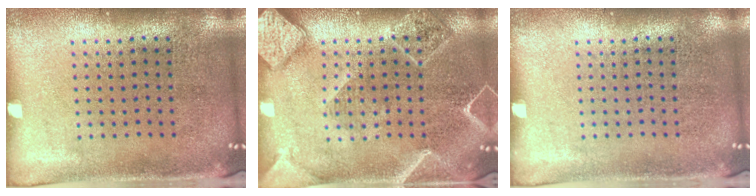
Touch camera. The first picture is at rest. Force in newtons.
{"total": 2.1, "press": 2.1, "slide": 0.2}
{"total": 0.0}